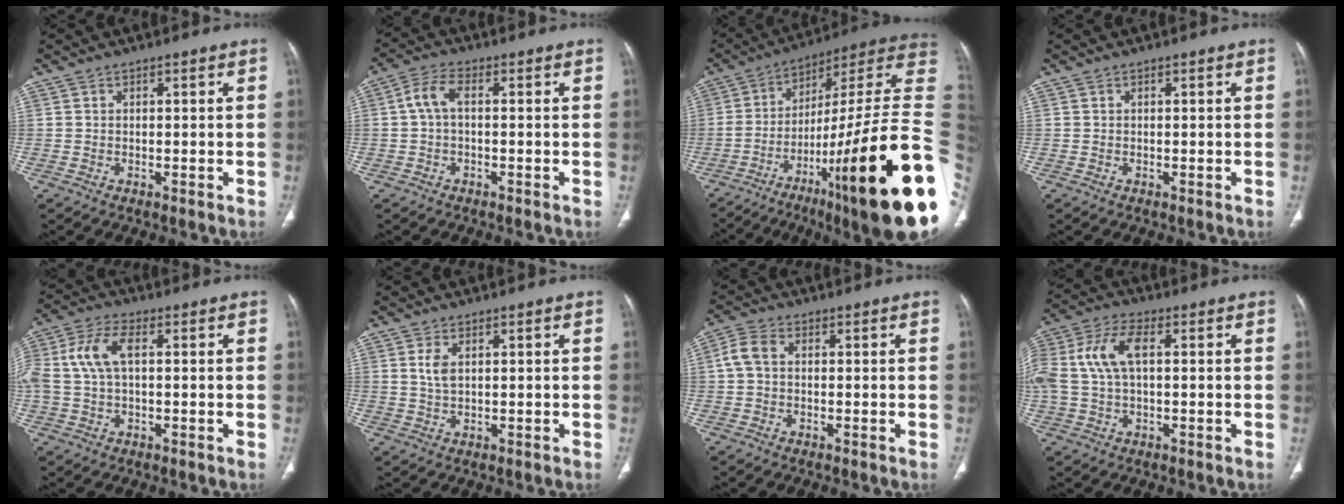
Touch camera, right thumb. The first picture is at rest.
{"total": 4.8, "force": [0.1, 2.3, 4.2], "torque": [-0.090, 0.014, -0.007]}
{"total": 33.9, "force": [-9.7, 6.2, 31.9], "torque": [-0.377, 0.066, -0.152]}
{"total": 0.0}
{"total": 10.1, "force": [1.5, 5.5, 8.4], "torque": [-0.198, 0.030, 0.028]}
{"total": 3.1, "force": [0.9, 1.5, 2.5], "torque": [-0.056, 0.000, 0.019]}
{"total": 4.0, "force": [0.3, 2.7, 3.0], "torque": [-0.067, 0.012, 0.000]}
{"total": 13.2, "force": [2.1, 7.2, 10.9], "torque": [-0.254, 0.032, 0.039]}